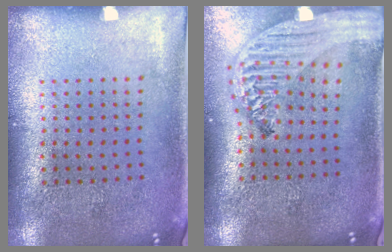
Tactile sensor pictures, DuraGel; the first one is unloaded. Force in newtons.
{"total": 2.7, "press": 2.2, "slide": 1.5}